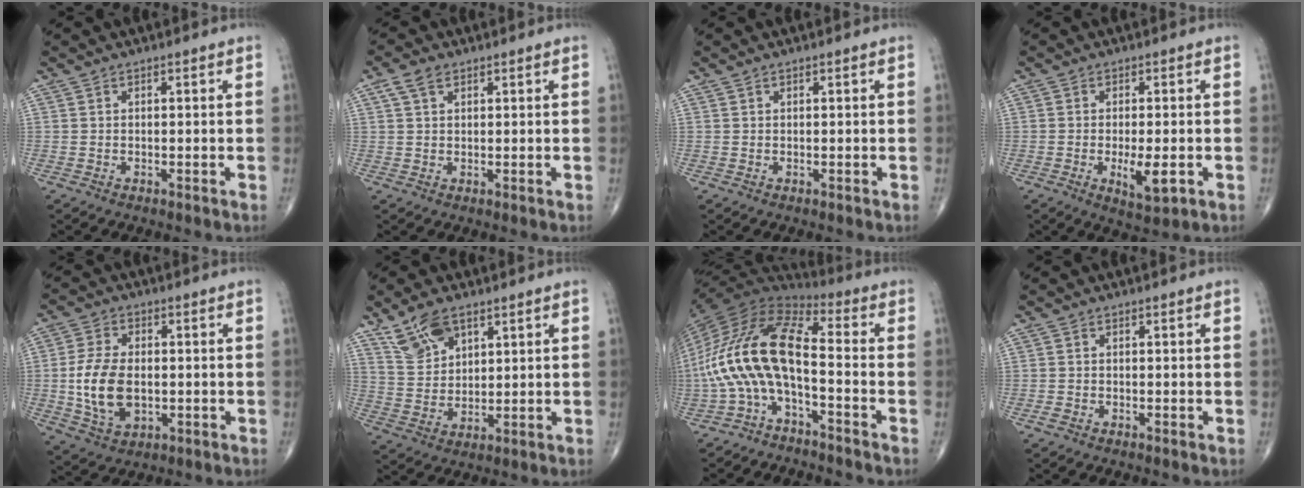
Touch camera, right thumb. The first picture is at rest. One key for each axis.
{"total": 2.7, "fx": 1.7, "fy": 1.5, "fz": 1.6, "tx": -0.033, "ty": 0.003, "tz": 0.037}
{"total": 0.0}
{"total": 6.1, "fx": -1.6, "fy": 2.1, "fz": 5.5, "tx": -0.087, "ty": -0.012, "tz": -0.022}
{"total": 11.3, "fx": -0.9, "fy": 6.9, "fz": 8.9, "tx": -0.171, "ty": -0.002, "tz": -0.012}
{"total": 8.3, "fx": 5.3, "fy": 4.3, "fz": 4.7, "tx": -0.076, "ty": -0.019, "tz": 0.111}
{"total": 16.2, "fx": -4.1, "fy": 6.3, "fz": 14.4, "tx": -0.293, "ty": 0.076, "tz": -0.089}
{"total": 1.1, "fx": -0.6, "fy": 0.6, "fz": 0.7, "tx": -0.018, "ty": 0.001, "tz": -0.012}